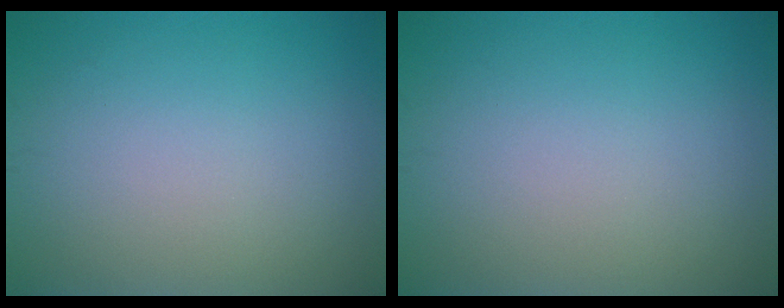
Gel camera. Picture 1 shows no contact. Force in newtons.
{"total": 0.0}